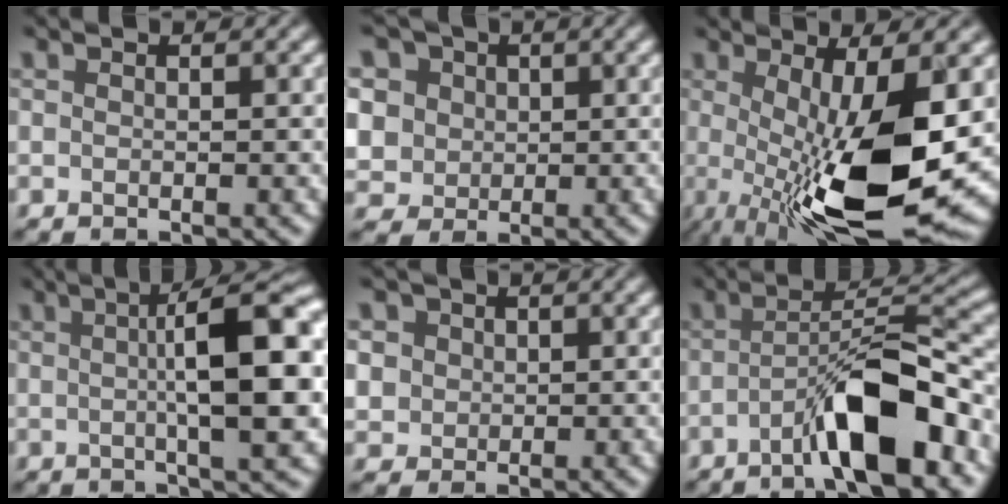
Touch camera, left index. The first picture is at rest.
{"total": 8.8, "force": [3.6, 7.1, 3.6], "torque": [-0.087, 0.020, 0.044]}
{"total": 13.3, "force": [-1.4, 4.2, 12.6], "torque": [-0.213, -0.028, -0.019]}
{"total": 10.8, "force": [1.1, 2.7, 10.4], "torque": [-0.130, 0.011, 0.013]}
{"total": 4.1, "force": [1.6, 3.5, 1.5], "torque": [-0.041, 0.014, 0.022]}
{"total": 8.0, "force": [-3.5, 1.7, 7.0], "torque": [-0.108, 0.019, -0.060]}